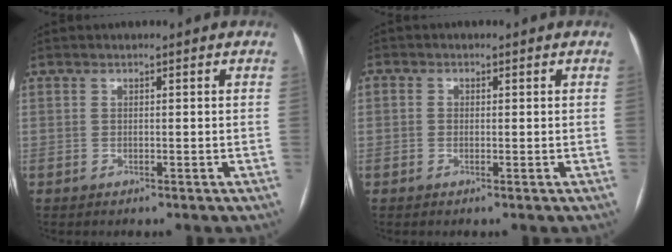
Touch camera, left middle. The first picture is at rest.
{"total": 1.3, "force": [0.0, 1.2, 0.5], "torque": [-0.008, 0.005, -0.003]}